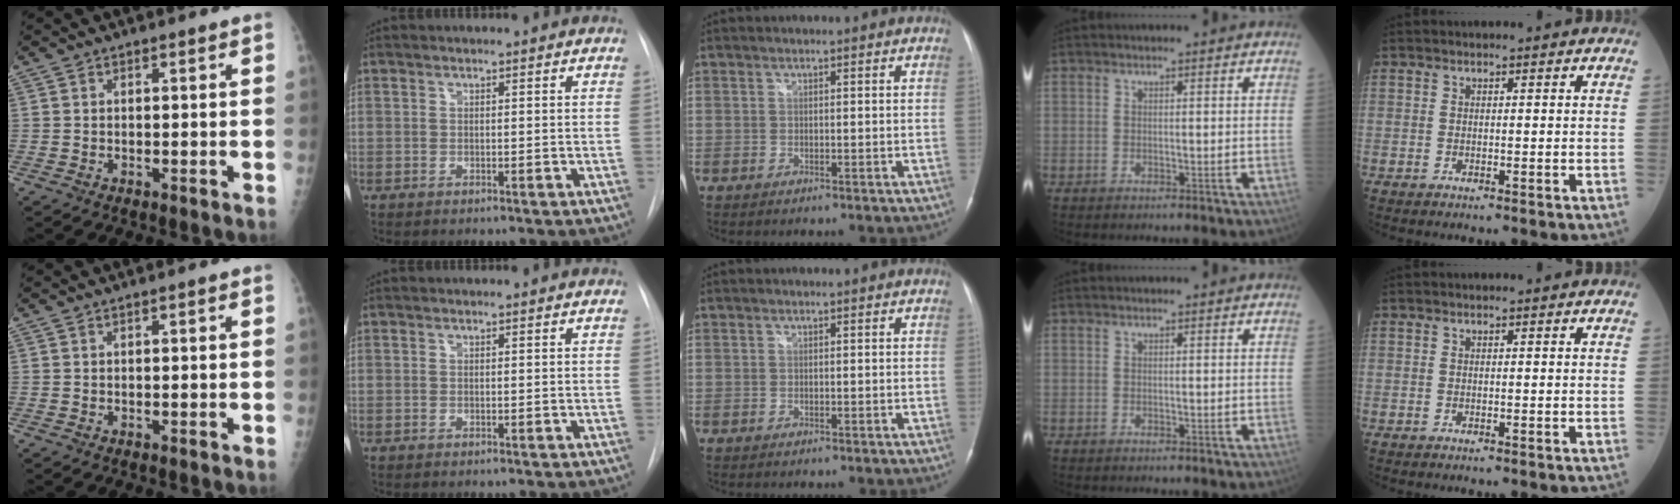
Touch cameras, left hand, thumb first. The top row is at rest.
{}